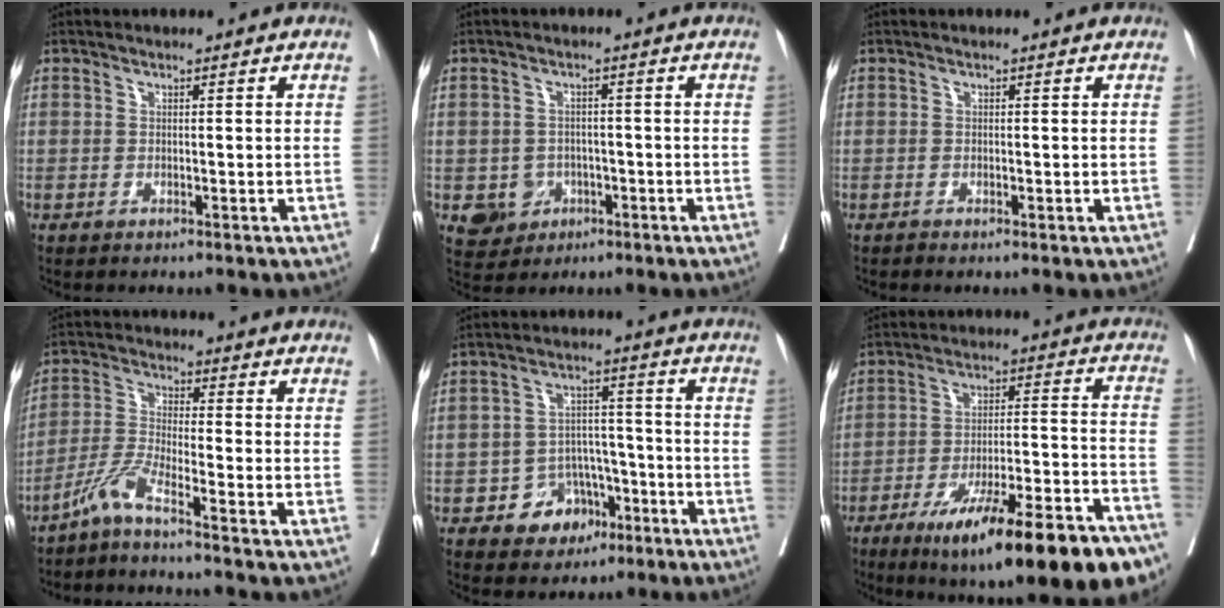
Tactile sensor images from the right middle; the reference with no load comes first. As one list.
[{"total": 4.4, "force": [-1.6, 4.1, 0.7], "torque": [0.000, 0.010, -0.017]}, {"total": 0.0}, {"total": 4.3, "force": [-3.5, -0.9, 2.3], "torque": [-0.056, -0.015, -0.081]}, {"total": 6.7, "force": [-3.6, 5.1, 2.4], "torque": [-0.027, 0.019, -0.050]}, {"total": 23.9, "force": [-15.8, 3.8, 17.5], "torque": [-0.189, 0.012, -0.242]}]